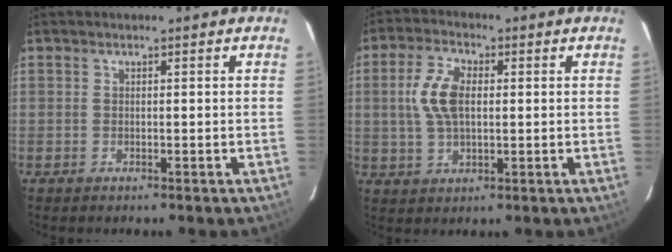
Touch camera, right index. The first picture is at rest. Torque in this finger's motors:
{"motor_torque": [0.20, 0.07, 0.28, 0.08]}